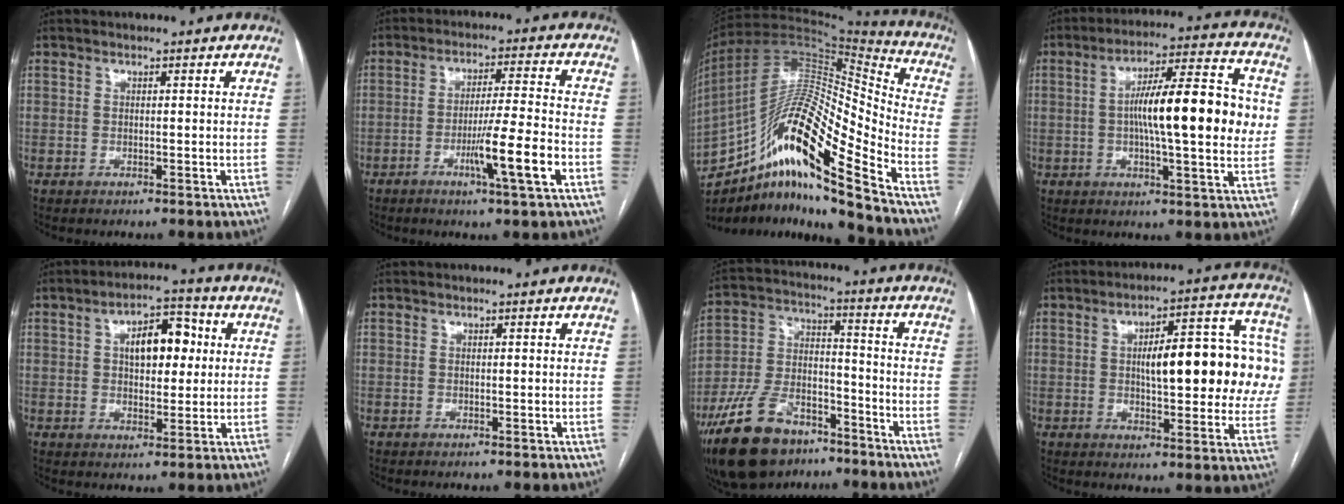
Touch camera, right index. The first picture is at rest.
{"total": 9.5, "force": [-3.8, -0.7, 8.7], "torque": [-0.144, -0.011, -0.066]}
{"total": 22.1, "force": [-13.6, 1.9, 17.4], "torque": [-0.327, 0.012, -0.245]}
{"total": 16.5, "force": [0.8, 2.5, 16.3], "torque": [-0.255, 0.024, 0.007]}
{"total": 8.6, "force": [1.9, 4.4, 7.1], "torque": [-0.108, 0.022, 0.030]}
{"total": 0.0}
{"total": 16.3, "force": [-11.0, 8.1, 8.8], "torque": [-0.190, 0.011, -0.196]}
{"total": 18.0, "force": [2.0, 5.7, 16.9], "torque": [-0.212, 0.040, 0.032]}